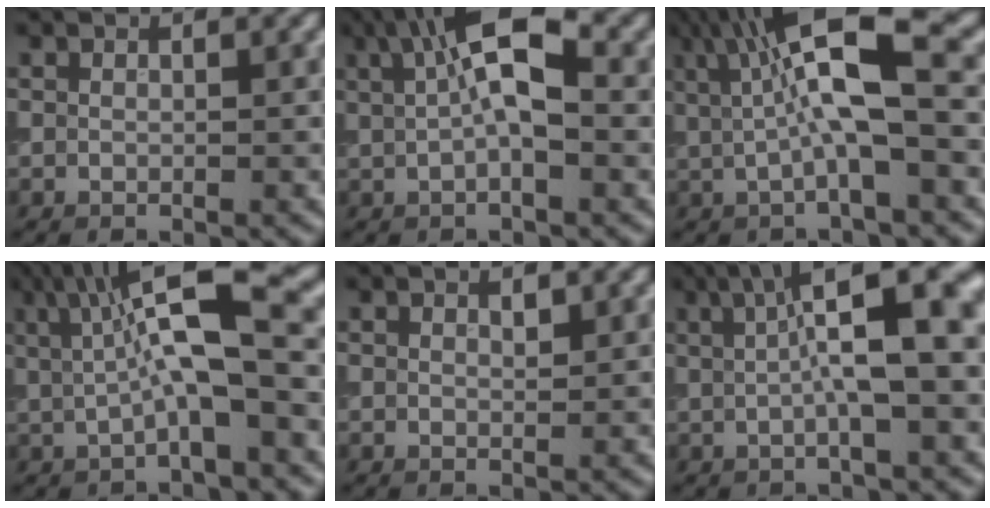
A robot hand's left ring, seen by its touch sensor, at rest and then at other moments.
{"total": 6.2, "force": [1.5, 2.0, 5.7], "torque": [-0.095, 0.013, 0.017]}
{"total": 8.4, "force": [1.7, 2.1, 7.9], "torque": [-0.143, 0.008, 0.023]}
{"total": 7.9, "force": [1.5, 1.9, 7.5], "torque": [-0.125, 0.011, 0.018]}
{"total": 0.7, "force": [0.5, 0.2, 0.5], "torque": [-0.009, -0.002, 0.008]}
{"total": 8.7, "force": [1.6, 2.3, 8.2], "torque": [-0.112, 0.014, 0.017]}